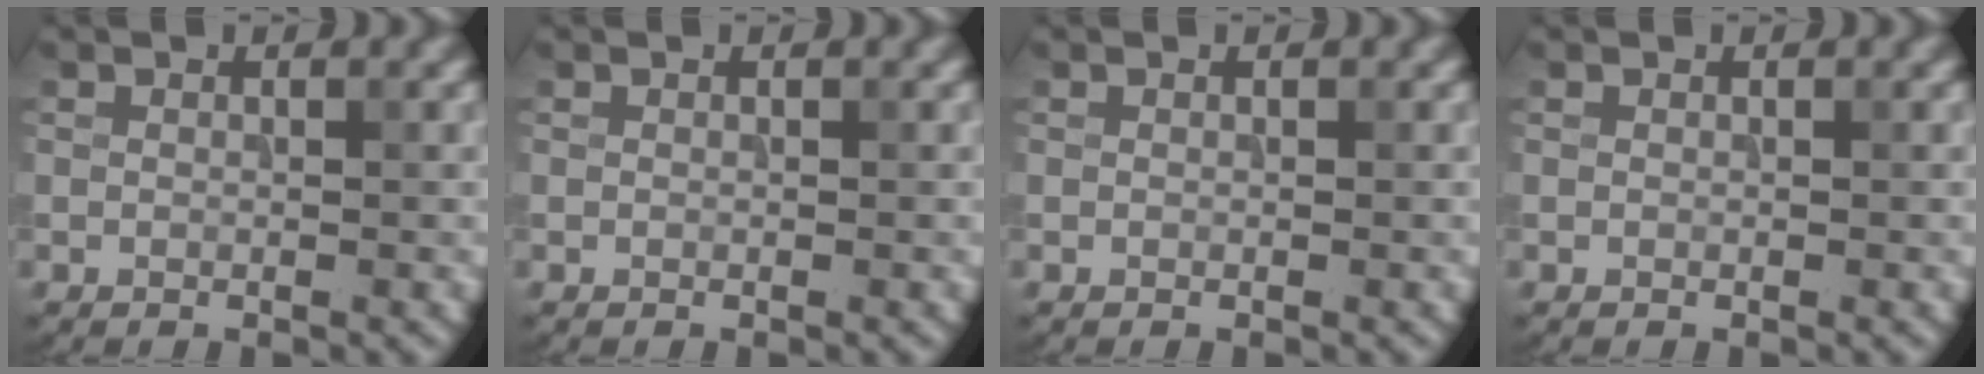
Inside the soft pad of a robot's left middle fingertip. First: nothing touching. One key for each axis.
{"total": 0.0}
{"total": 0.0}
{"total": 0.0}